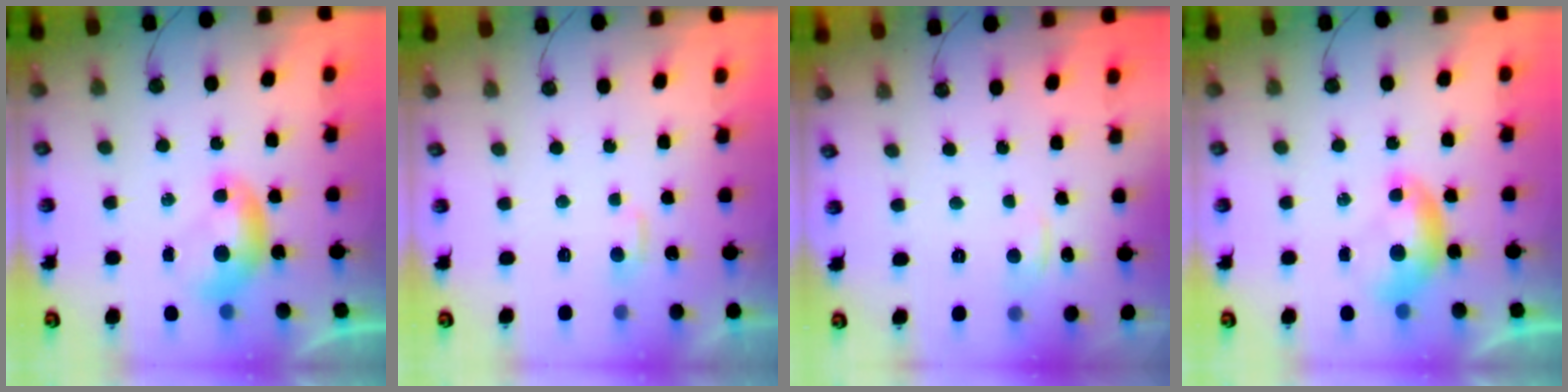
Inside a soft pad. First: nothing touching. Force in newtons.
{"total": 2.9, "press": 2.8, "slide": 0.4}
{"total": 0.8, "press": 0.0, "slide": 0.8}
{"total": 0.0}